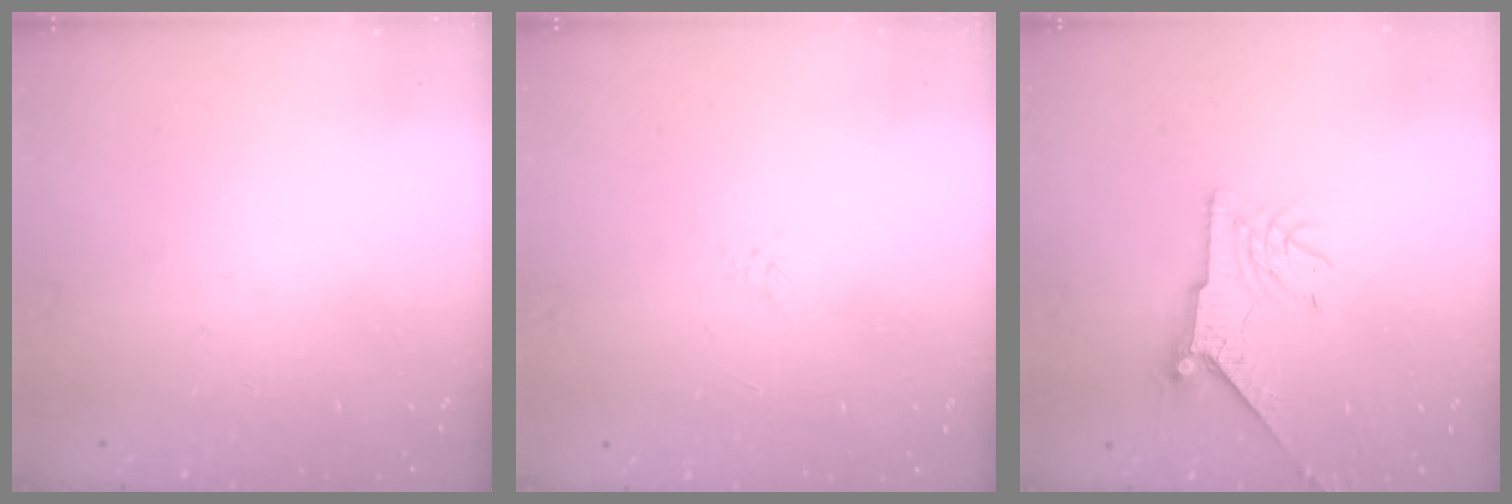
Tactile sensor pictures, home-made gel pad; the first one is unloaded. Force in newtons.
{"total": 0.5, "press": 0.5, "slide": 0.2}
{"total": 8.3, "press": 8.2, "slide": 0.8}